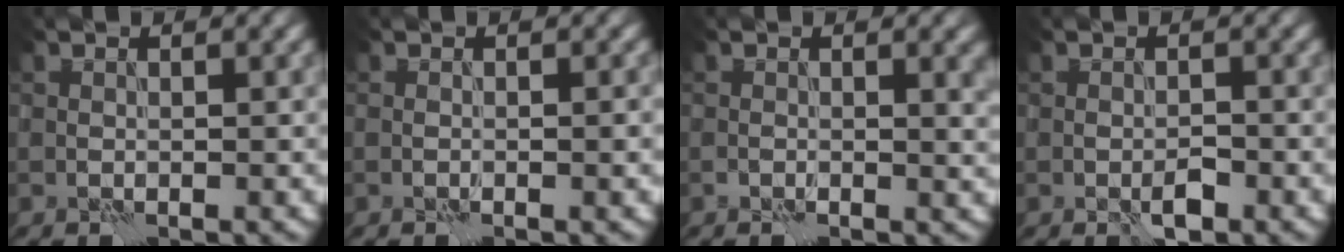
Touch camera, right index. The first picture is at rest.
{"total": 0.8, "force": [-0.4, 0.1, 0.7], "torque": [-0.012, 0.000, -0.005]}
{"total": 2.0, "force": [0.1, 0.7, 1.9], "torque": [-0.027, -0.007, -0.001]}
{"total": 1.5, "force": [-0.9, 0.6, 1.1], "torque": [-0.019, 0.001, -0.012]}